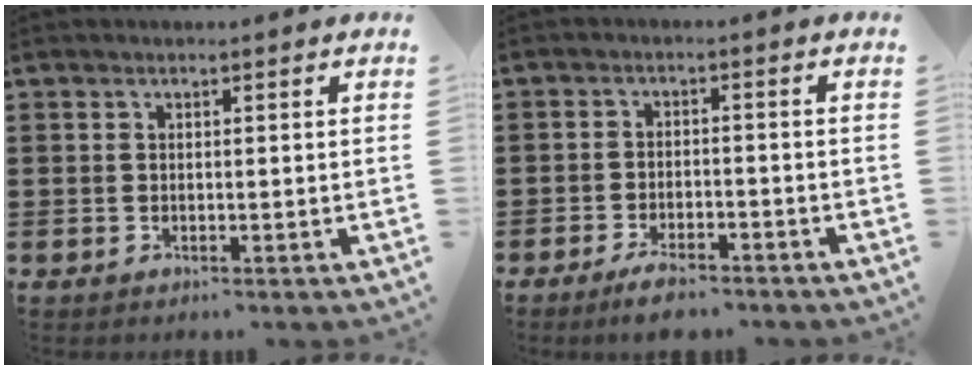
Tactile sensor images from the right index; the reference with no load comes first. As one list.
[{"total": 3.4, "force": [-3.0, 0.6, 1.4], "torque": [-0.025, 0.008, -0.059]}]